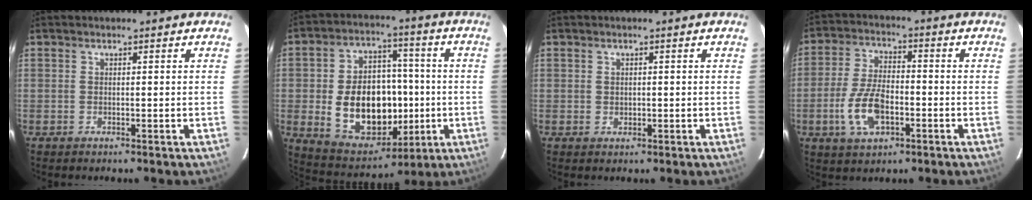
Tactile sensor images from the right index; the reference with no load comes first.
{"total": 19.0, "force": [-2.3, 13.1, 13.6], "torque": [-0.274, 0.020, -0.007]}
{"total": 1.1, "force": [0.2, 1.1, 0.3], "torque": [0.000, 0.002, 0.004]}
{"total": 10.3, "force": [-3.4, 5.2, 8.2], "torque": [-0.174, 0.000, -0.059]}